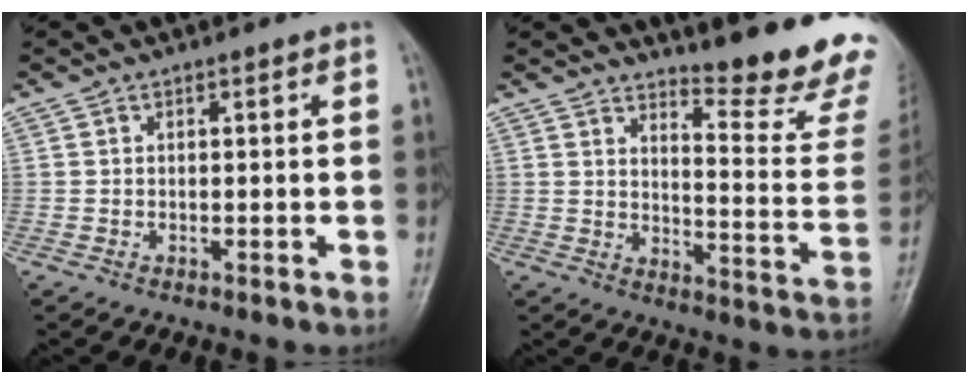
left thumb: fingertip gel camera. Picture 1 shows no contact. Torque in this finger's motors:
{"motor_torque": [0.58, 0.43, 1.39, -1.38, 0.11]}